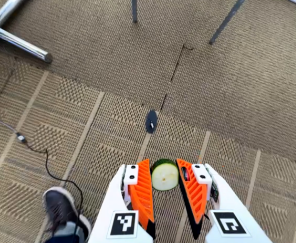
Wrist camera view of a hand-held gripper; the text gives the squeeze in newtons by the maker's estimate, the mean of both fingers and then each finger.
{"total": 6.8, "left": 6.4, "right": 7.2}